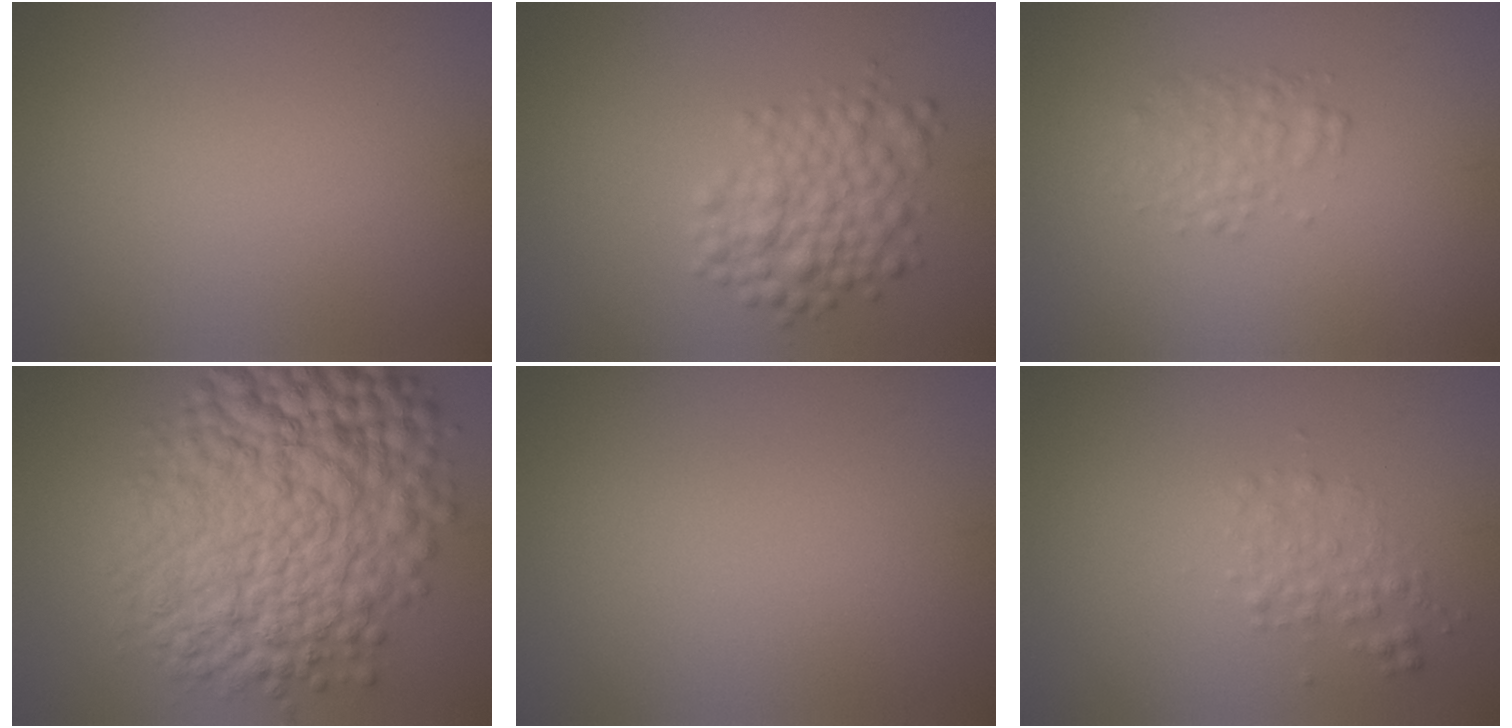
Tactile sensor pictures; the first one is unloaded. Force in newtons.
{"total": 4.0, "press": 4.0, "slide": 0.1}
{"total": 2.0, "press": 2.0, "slide": 0.1}
{"total": 13.6, "press": 13.6, "slide": 0.1}
{"total": 0.0}
{"total": 1.7, "press": 1.7, "slide": 0.1}